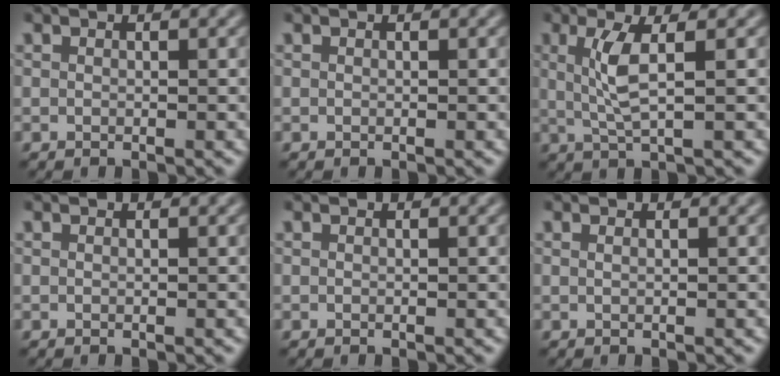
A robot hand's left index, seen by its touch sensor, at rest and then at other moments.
{"total": 0.0}
{"total": 3.1, "force": [0.1, 0.5, 3.1], "torque": [-0.067, 0.002, 0.012]}
{"total": 0.0}
{"total": 0.0}
{"total": 0.6, "force": [0.1, 0.3, 0.5], "torque": [0.002, -0.003, -0.005]}